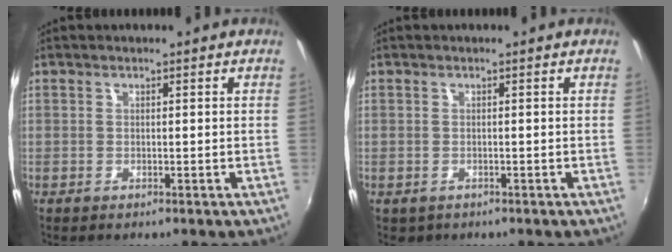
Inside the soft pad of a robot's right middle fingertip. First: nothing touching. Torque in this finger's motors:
{"motor_torque": [-0.03, -0.29, 0.01, -0.01]}